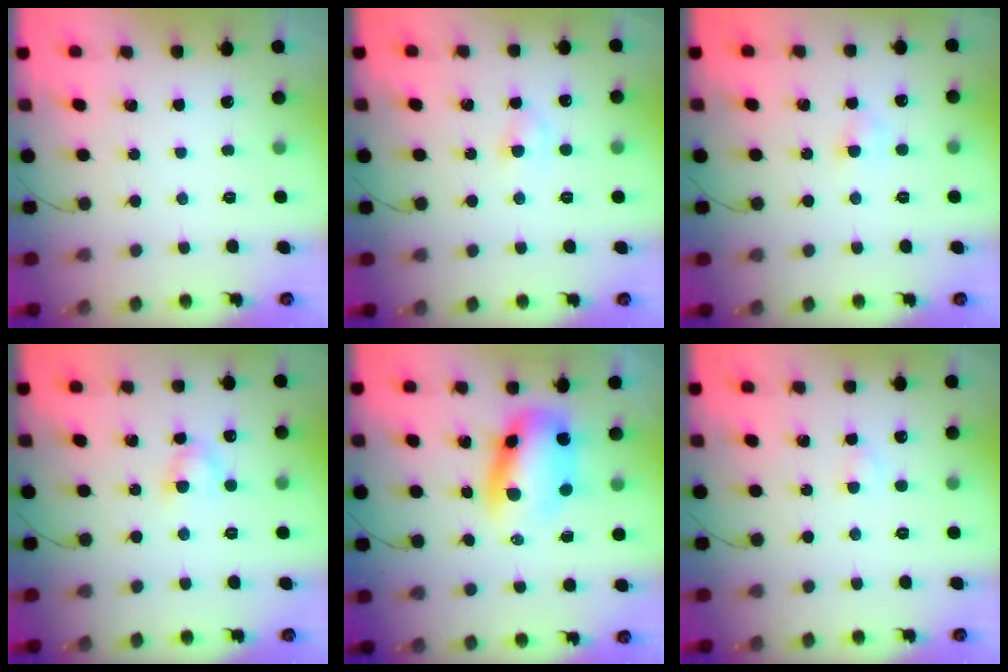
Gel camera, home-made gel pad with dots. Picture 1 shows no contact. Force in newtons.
{"total": 2.6, "press": 2.4, "slide": 1.0}
{"total": 3.2, "press": 3.0, "slide": 1.2}
{"total": 3.7, "press": 3.5, "slide": 1.1}
{"total": 10.2, "press": 9.8, "slide": 2.8}
{"total": 1.8, "press": 1.6, "slide": 0.8}